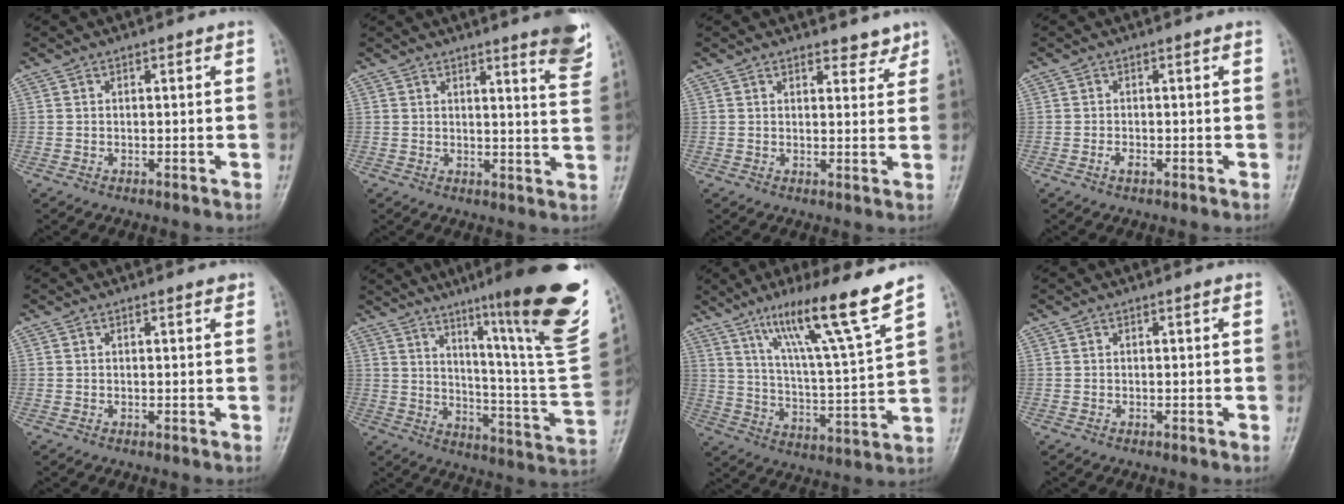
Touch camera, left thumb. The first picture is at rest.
{"total": 7.8, "force": [5.2, 0.8, 5.8], "torque": [-0.060, -0.033, 0.057]}
{"total": 3.4, "force": [2.9, 1.5, 0.9], "torque": [0.009, -0.021, 0.036]}
{"total": 1.3, "force": [-0.5, 0.6, 1.0], "torque": [-0.015, 0.004, -0.007]}
{"total": 0.8, "force": [0.6, 0.1, 0.5], "torque": [-0.006, -0.002, 0.007]}
{"total": 29.1, "force": [17.4, 2.7, 23.1], "torque": [-0.297, -0.080, 0.259]}
{"total": 15.8, "force": [10.7, -0.2, 11.7], "torque": [-0.189, -0.058, 0.181]}
{"total": 0.0}